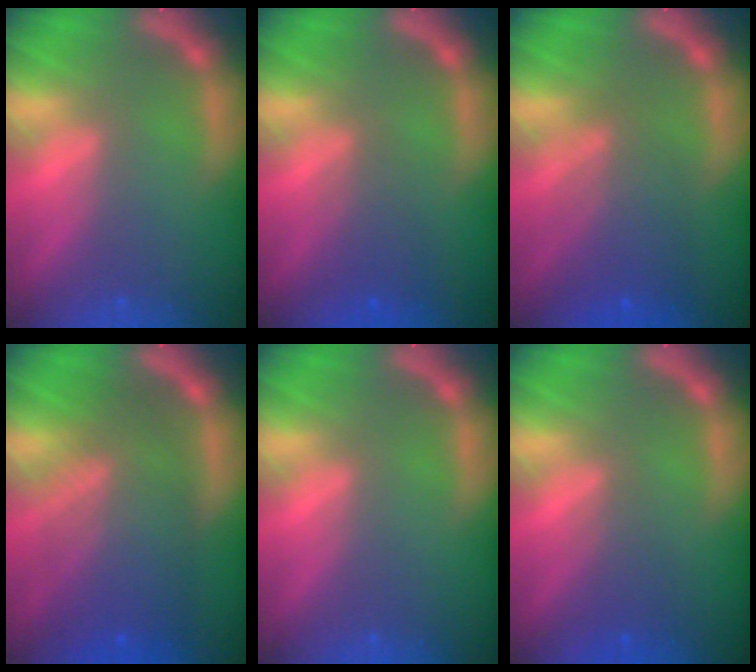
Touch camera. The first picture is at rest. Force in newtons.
{"total": 2.5}
{"total": 5.1}
{"total": 8.6}
{"total": 0.0}
{"total": 2.0}